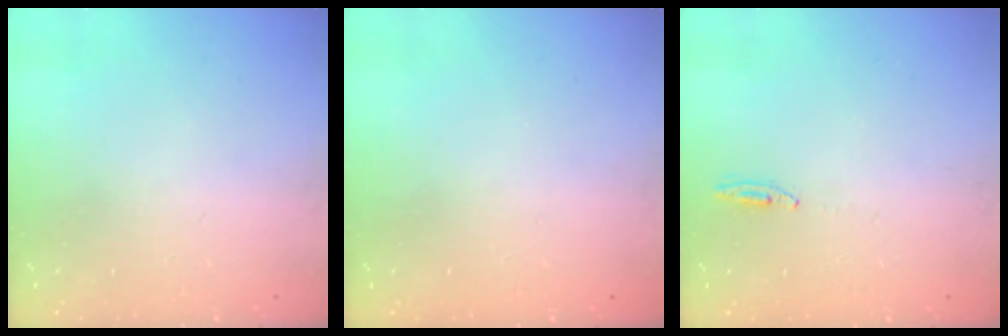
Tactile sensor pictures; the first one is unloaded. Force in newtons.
{"total": 0.0}
{"total": 2.7, "press": 2.5, "slide": 1.0}